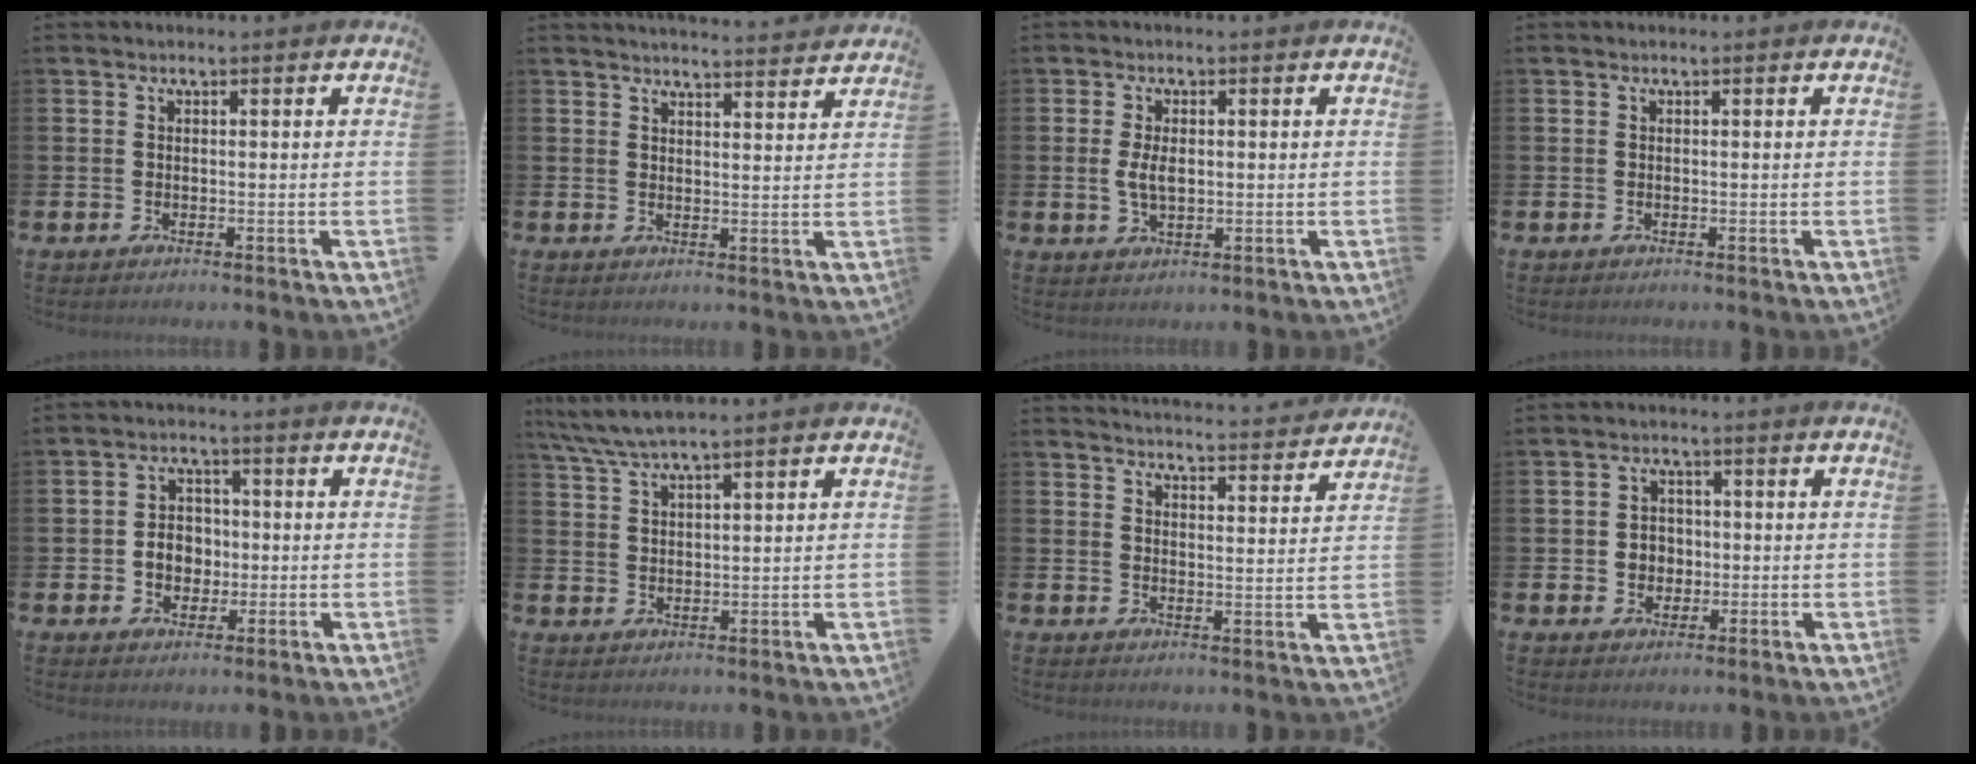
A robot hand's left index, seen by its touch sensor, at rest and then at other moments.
{"total": 3.7, "force": [3.7, -0.2, 0.1], "torque": [0.007, -0.030, 0.062]}
{"total": 3.4, "force": [0.2, 1.8, 2.9], "torque": [-0.044, 0.000, 0.000]}
{"total": 0.0}
{"total": 4.2, "force": [-0.5, 3.6, 2.2], "torque": [-0.028, 0.002, -0.019]}
{"total": 4.6, "force": [4.1, 0.0, 2.1], "torque": [-0.051, -0.012, 0.073]}
{"total": 4.5, "force": [4.5, 0.0, 0.2], "torque": [-0.001, -0.043, 0.075]}
{"total": 3.0, "force": [-0.1, 2.9, 1.0], "torque": [-0.006, 0.002, -0.011]}